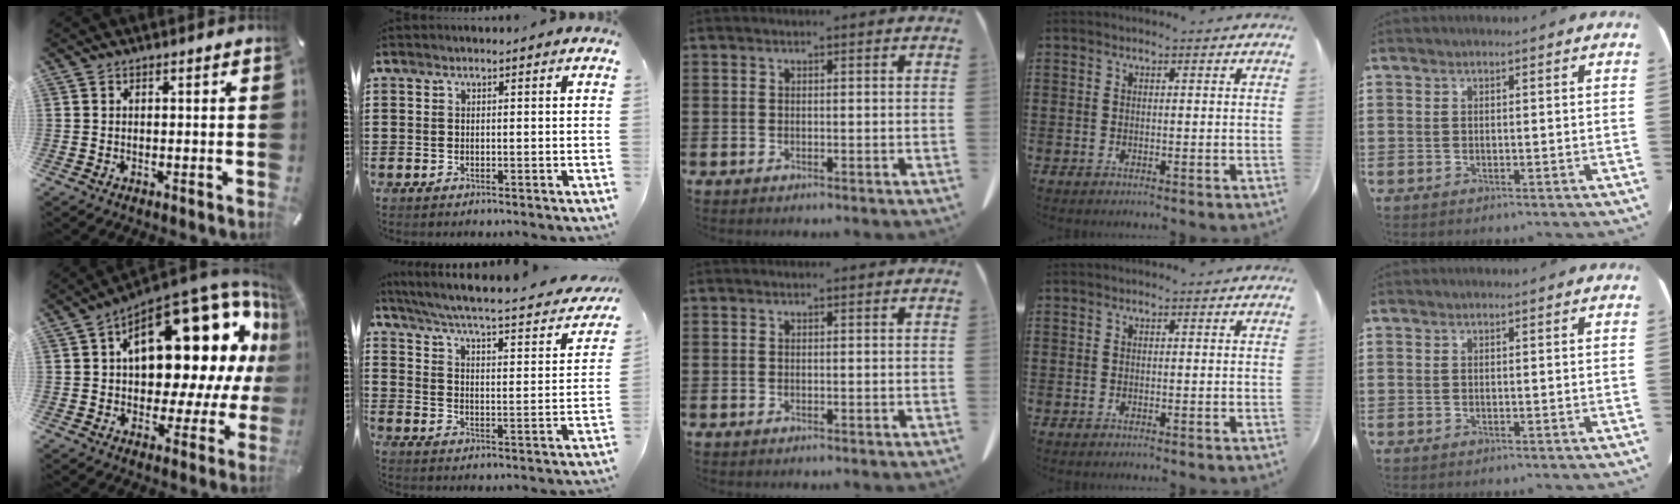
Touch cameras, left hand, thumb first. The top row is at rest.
{"thumb": {"total": 26.0, "force": [9.5, 13.3, 20.2], "torque": [-0.272, -0.081, 0.163]}, "index": {"total": 3.9, "force": [3.0, -0.2, 2.5], "torque": [-0.067, -0.035, 0.040]}}